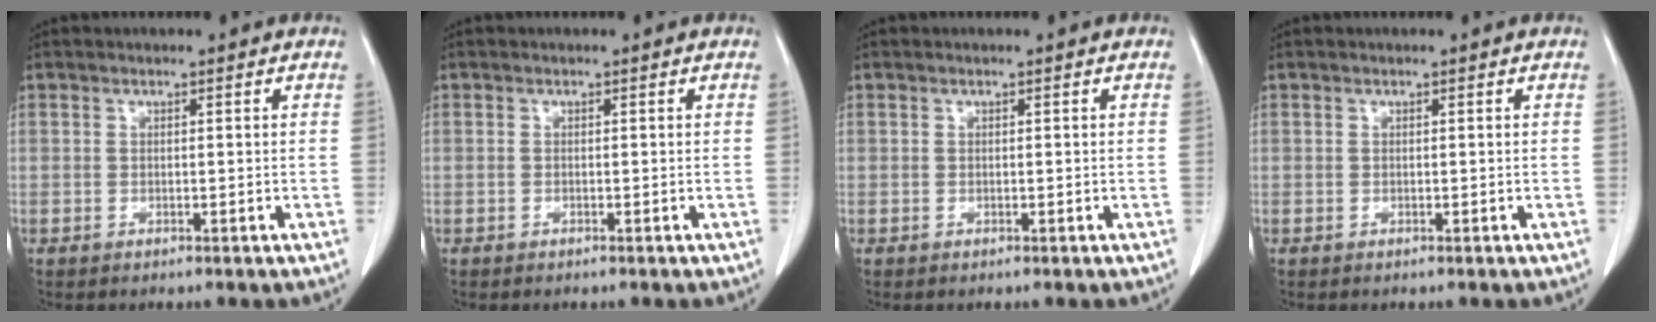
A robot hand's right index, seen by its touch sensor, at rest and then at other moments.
{"total": 0.0}
{"total": 0.0}
{"total": 0.0}